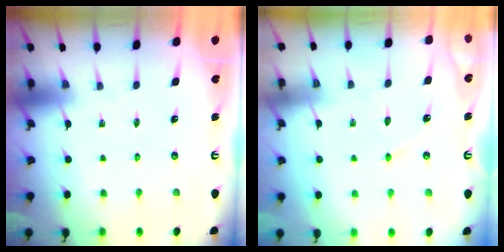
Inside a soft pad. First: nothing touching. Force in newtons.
{"total": 4.7, "press": 4.7, "slide": 0.4}